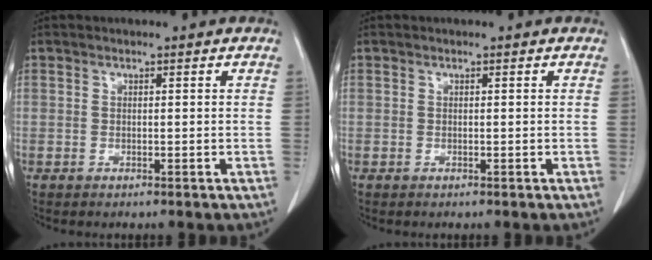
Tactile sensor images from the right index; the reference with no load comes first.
{"total": 0.0}